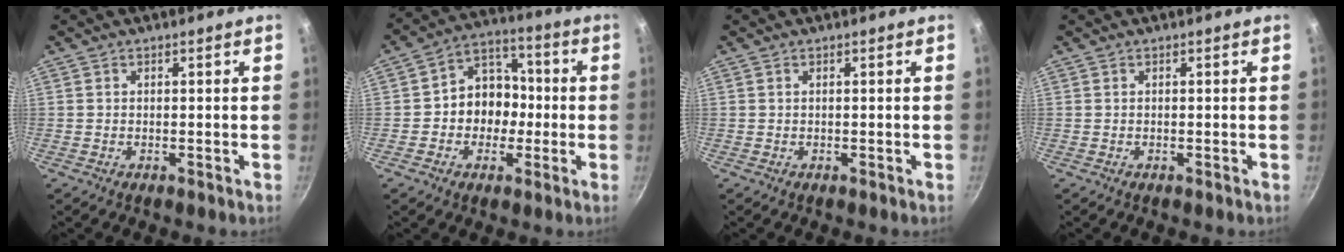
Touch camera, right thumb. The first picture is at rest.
{"total": 10.8, "force": [-1.2, 9.2, 5.6], "torque": [-0.030, 0.035, -0.035]}
{"total": 0.0}
{"total": 0.0}